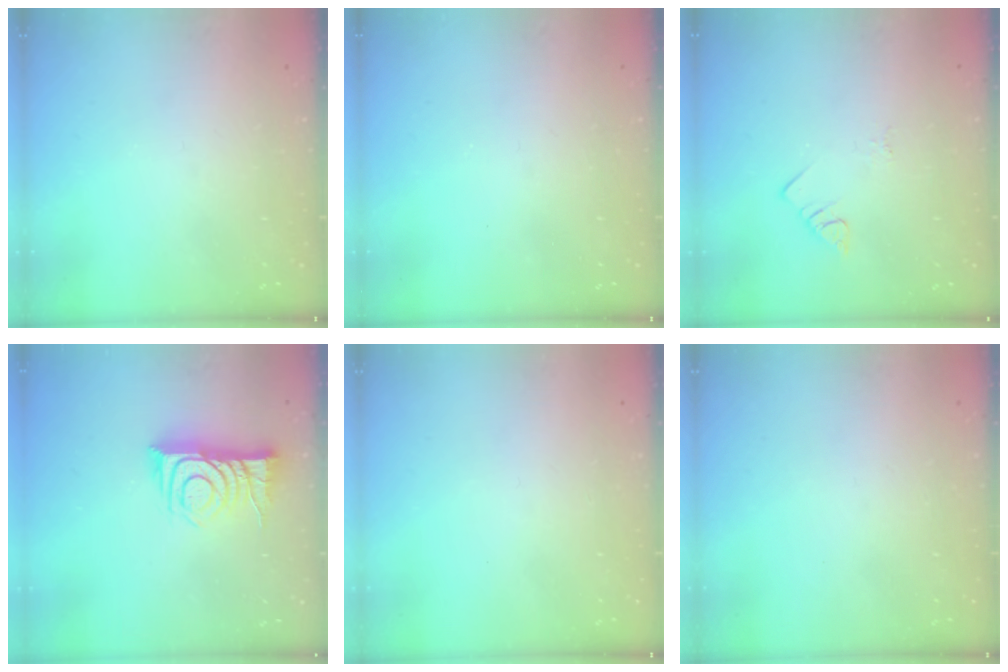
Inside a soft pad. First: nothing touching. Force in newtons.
{"total": 2.5, "press": 2.4, "slide": 0.4}
{"total": 2.8, "press": 2.8, "slide": 0.4}
{"total": 11.9, "press": 11.9, "slide": 0.6}
{"total": 1.5, "press": 1.5, "slide": 0.1}
{"total": 1.5, "press": 1.5, "slide": 0.1}